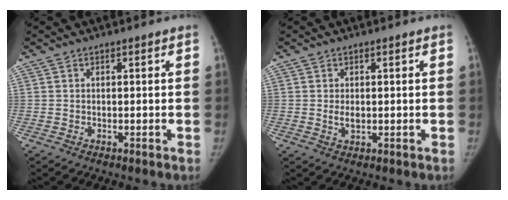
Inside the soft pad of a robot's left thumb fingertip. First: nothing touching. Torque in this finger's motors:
{"motor_torque": [0.06, -0.06, 0.12, -0.09, 0.04]}